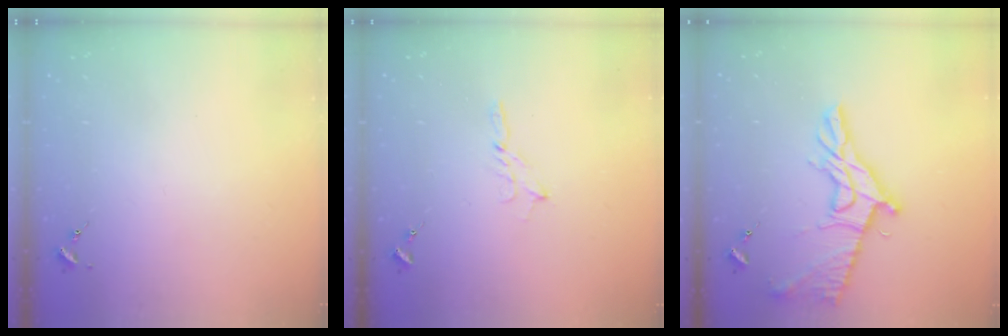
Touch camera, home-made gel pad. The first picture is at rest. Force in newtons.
{"total": 2.5, "press": 2.5, "slide": 0.2}
{"total": 16.7, "press": 16.7, "slide": 0.7}